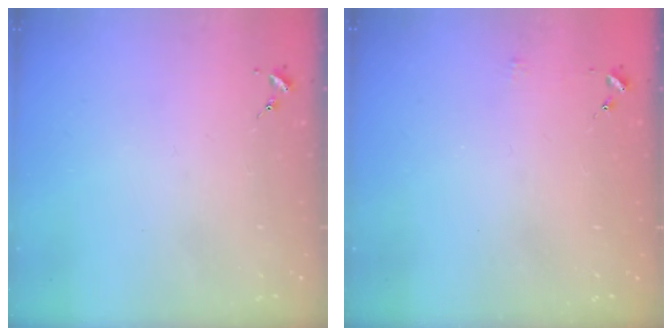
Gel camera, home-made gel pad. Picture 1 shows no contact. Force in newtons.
{"total": 3.3, "press": 3.2, "slide": 0.4}